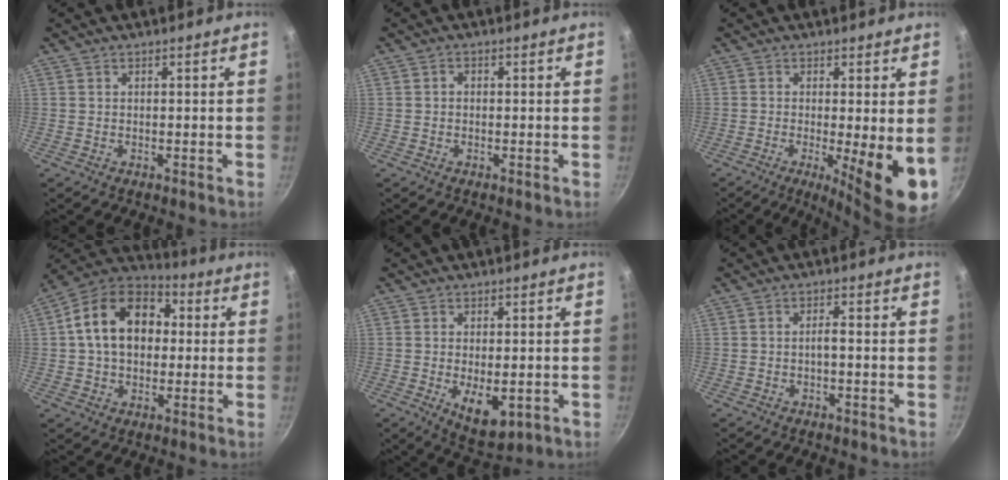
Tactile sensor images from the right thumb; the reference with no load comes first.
{"total": 0.9, "force": [-0.2, 0.7, 0.4], "torque": [-0.008, 0.005, -0.004]}
{"total": 11.0, "force": [-1.7, 2.1, 10.7], "torque": [-0.141, -0.018, -0.019]}
{"total": 17.0, "force": [2.2, 12.3, 11.6], "torque": [-0.168, 0.033, 0.018]}
{"total": 8.0, "force": [-1.7, 3.9, 6.7], "torque": [-0.093, -0.009, -0.011]}
{"total": 1.7, "force": [-0.6, 0.5, 1.5], "torque": [-0.033, 0.013, -0.013]}